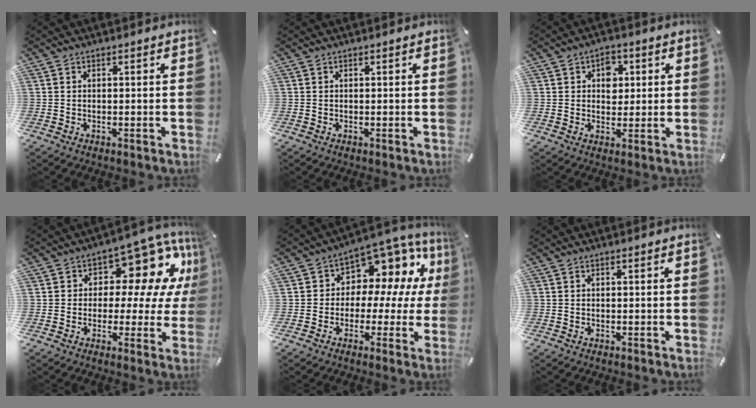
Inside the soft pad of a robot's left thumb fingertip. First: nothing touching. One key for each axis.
{"total": 0.0}
{"total": 5.5, "fx": 1.3, "fy": 4.4, "fz": 3.1, "tx": -0.028, "ty": -0.004, "tz": 0.013}
{"total": 12.1, "fx": 5.6, "fy": 7.3, "fz": 7.8, "tx": -0.104, "ty": -0.047, "tz": 0.096}
{"total": 8.5, "fx": 3.0, "fy": 6.5, "fz": 4.6, "tx": -0.078, "ty": -0.041, "tz": 0.057}
{"total": 0.0}